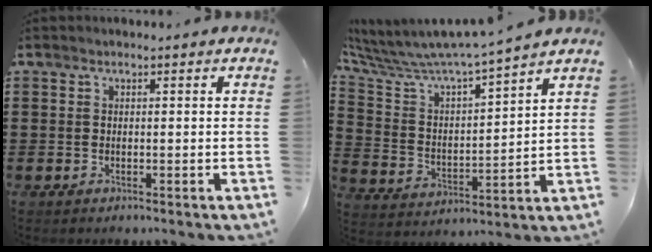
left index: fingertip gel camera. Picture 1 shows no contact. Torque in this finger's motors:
{"motor_torque": [1.34, 0.80, 0.32, 0.14]}